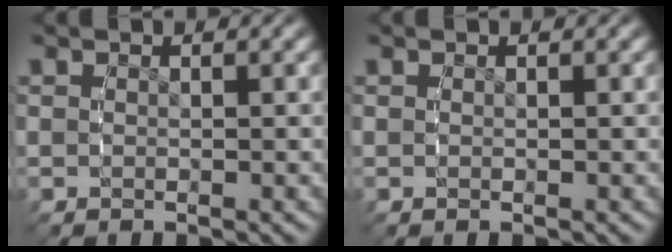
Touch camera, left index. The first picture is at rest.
{"total": 0.0}